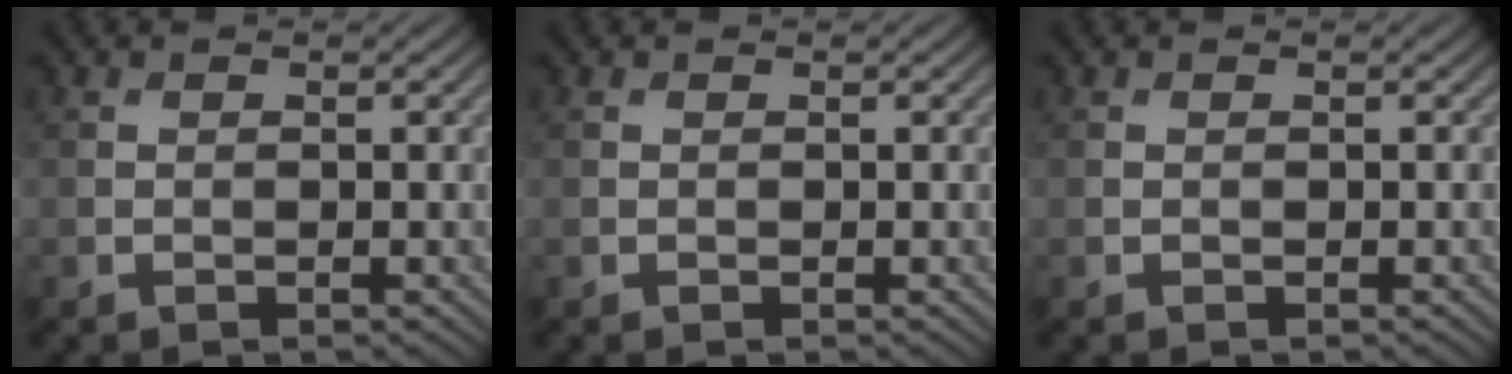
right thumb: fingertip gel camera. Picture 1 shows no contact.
{"total": 0.0}
{"total": 0.0}